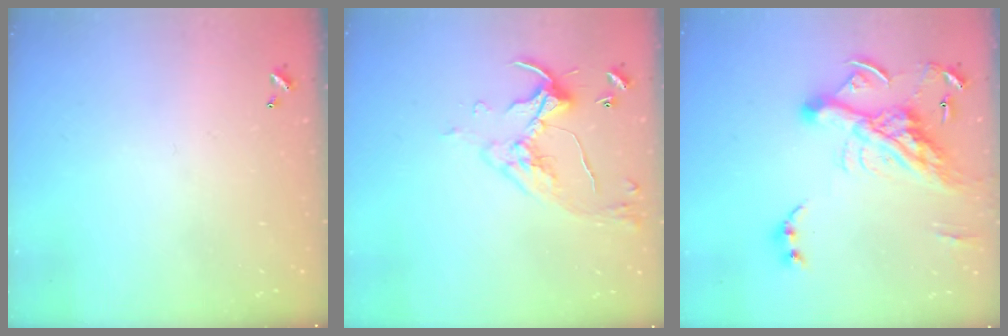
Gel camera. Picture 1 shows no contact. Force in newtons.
{"total": 6.2, "press": 6.2, "slide": 0.7}
{"total": 18.2, "press": 18.0, "slide": 2.7}